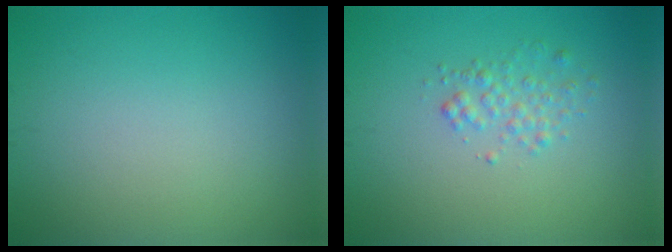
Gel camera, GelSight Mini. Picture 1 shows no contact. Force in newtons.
{"total": 1.6, "press": 1.6, "slide": 0.1}